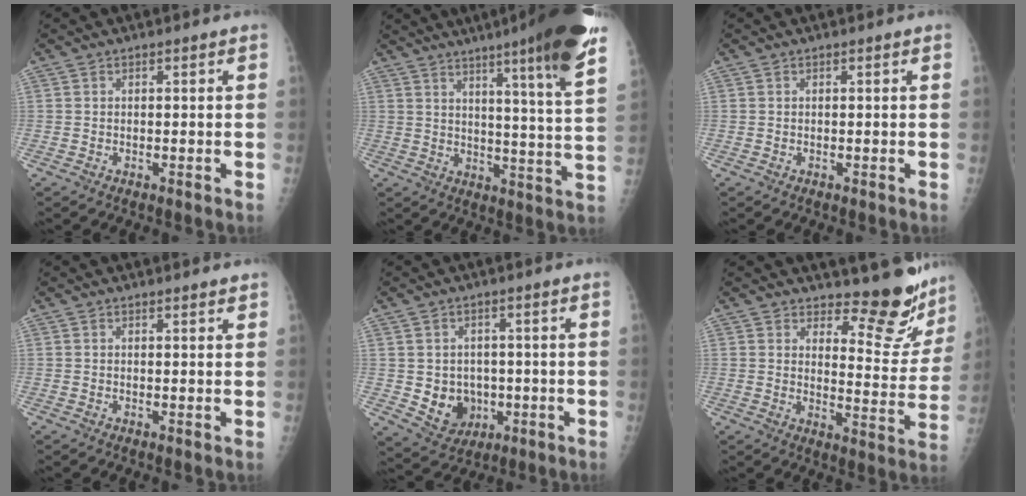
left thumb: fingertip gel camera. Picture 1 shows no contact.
{"total": 20.2, "force": [13.1, 0.9, 15.4], "torque": [-0.203, -0.061, 0.169]}
{"total": 0.0}
{"total": 1.5, "force": [1.4, 0.3, 0.6], "torque": [-0.002, -0.003, 0.018]}
{"total": 7.6, "force": [-0.8, 6.6, 3.7], "torque": [-0.025, -0.001, 0.006]}
{"total": 11.9, "force": [11.1, 3.4, 2.3], "torque": [0.007, -0.122, 0.135]}